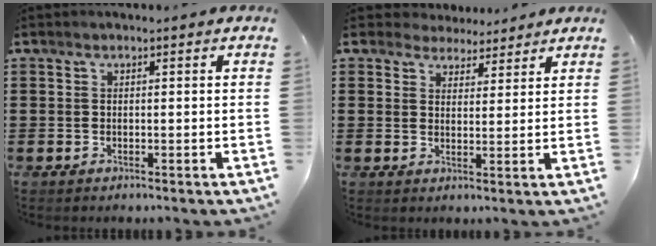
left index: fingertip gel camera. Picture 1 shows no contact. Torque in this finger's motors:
{"motor_torque": [0.22, 0.23, -0.04, -0.03]}